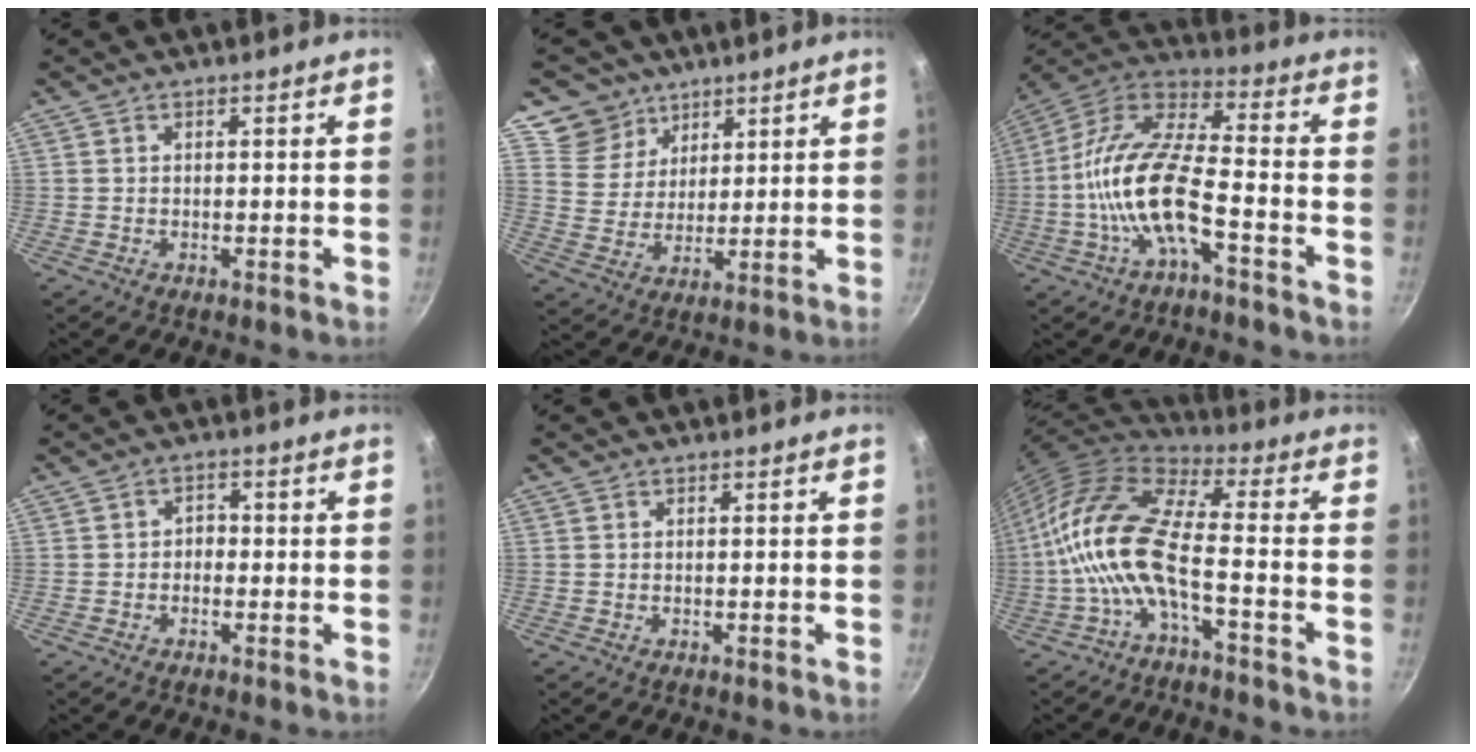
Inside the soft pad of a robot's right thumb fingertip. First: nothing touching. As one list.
[{"total": 8.4, "force": [5.7, 6.1, 0.7], "torque": [0.025, -0.035, 0.102]}, {"total": 15.9, "force": [-5.3, 5.8, 13.9], "torque": [-0.268, 0.047, -0.116]}, {"total": 2.0, "force": [-0.7, 1.6, 1.0], "torque": [-0.004, 0.012, -0.016]}, {"total": 0.0}, {"total": 15.2, "force": [-3.8, 5.5, 13.6], "torque": [-0.274, 0.042, -0.088]}]